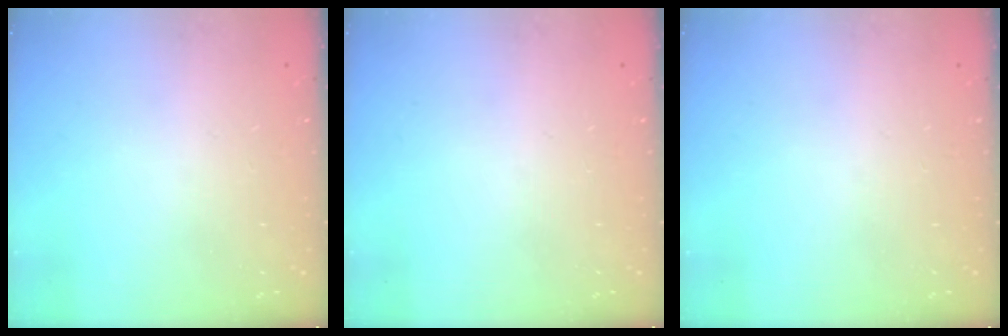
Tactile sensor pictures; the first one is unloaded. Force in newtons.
{"total": 0.0}
{"total": 0.0}